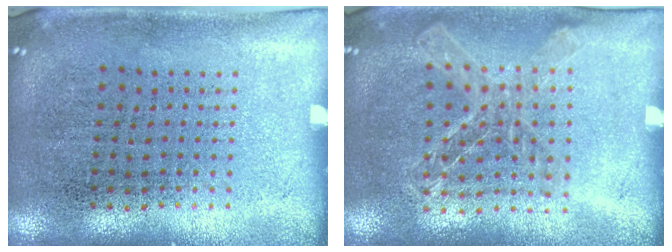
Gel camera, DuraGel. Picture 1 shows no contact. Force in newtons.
{"total": 1.2, "press": 1.2, "slide": 0.1}